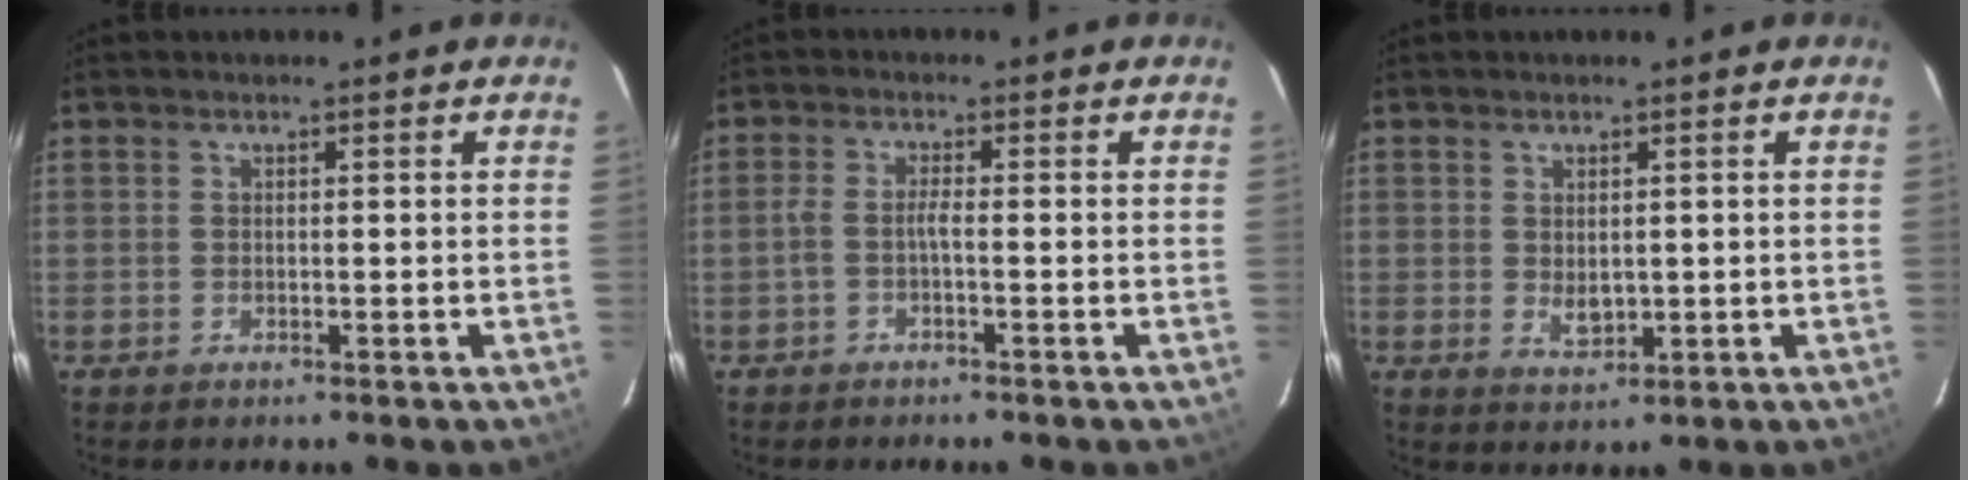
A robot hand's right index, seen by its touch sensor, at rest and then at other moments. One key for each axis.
{"total": 2.0, "fx": -1.1, "fy": 0.0, "fz": 1.7, "tx": -0.039, "ty": 0.004, "tz": -0.023}
{"total": 3.2, "fx": 0.1, "fy": 2.1, "fz": 2.3, "tx": -0.038, "ty": -0.005, "tz": 0.008}